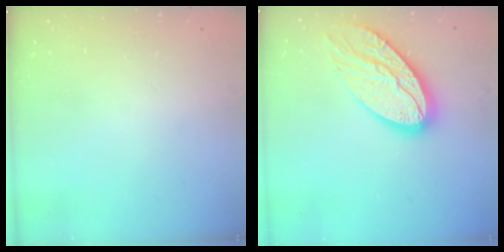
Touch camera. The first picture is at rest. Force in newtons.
{"total": 18.2, "press": 18.1, "slide": 1.7}